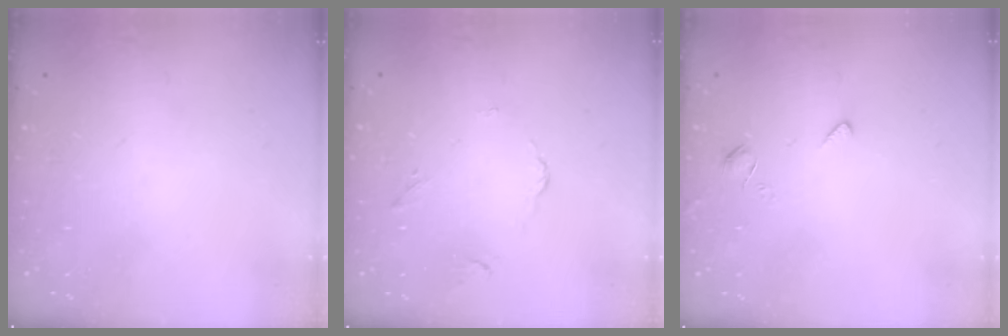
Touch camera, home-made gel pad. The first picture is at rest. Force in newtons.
{"total": 2.7, "press": 2.7, "slide": 0.5}
{"total": 2.0, "press": 2.0, "slide": 0.5}